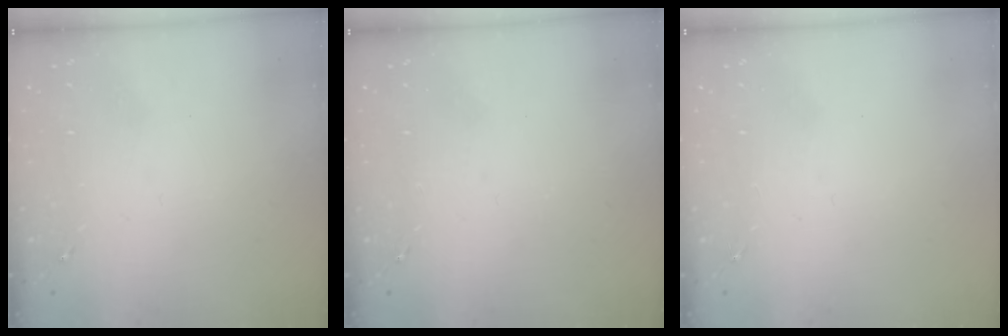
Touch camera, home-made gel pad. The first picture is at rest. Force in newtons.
{"total": 0.0}
{"total": 0.0}